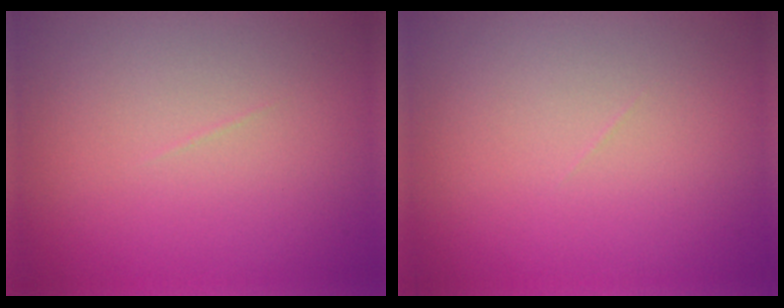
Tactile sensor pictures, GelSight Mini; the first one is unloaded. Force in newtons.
{"total": 0.0}